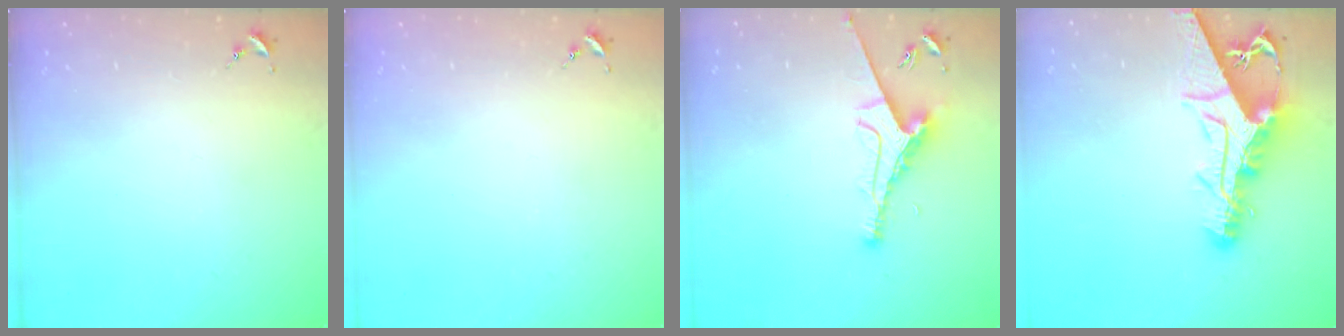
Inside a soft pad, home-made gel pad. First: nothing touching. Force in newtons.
{"total": 0.0}
{"total": 8.3, "press": 8.2, "slide": 1.1}
{"total": 15.3, "press": 15.3, "slide": 1.3}